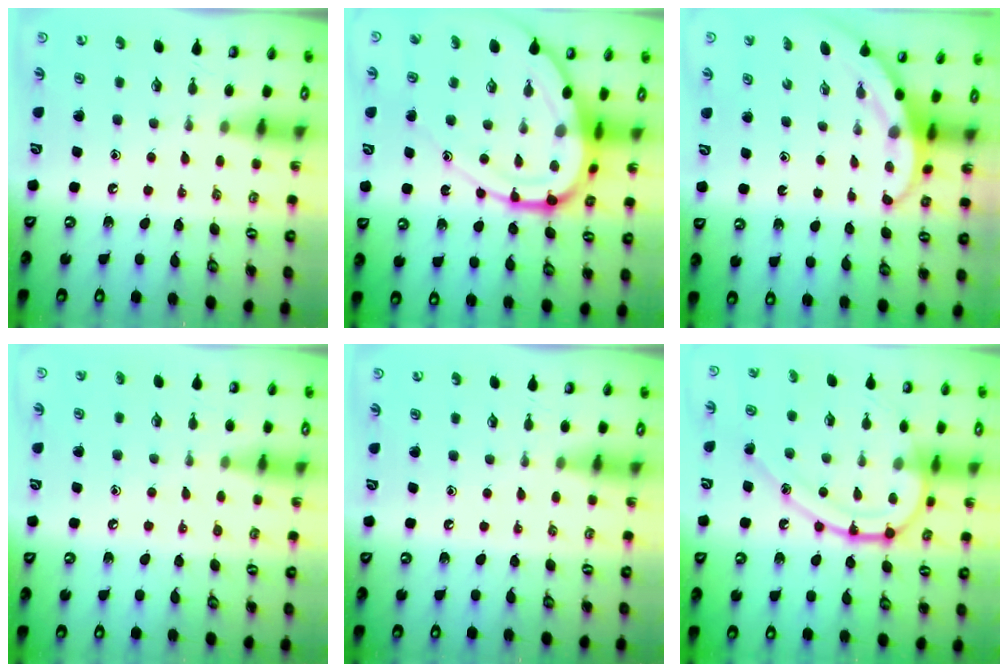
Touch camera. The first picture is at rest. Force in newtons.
{"total": 18.5, "press": 18.4, "slide": 2.1}
{"total": 3.2, "press": 3.2, "slide": 0.1}
{"total": 3.5, "press": 3.5, "slide": 0.4}
{"total": 0.0}
{"total": 15.4, "press": 15.4, "slide": 0.3}